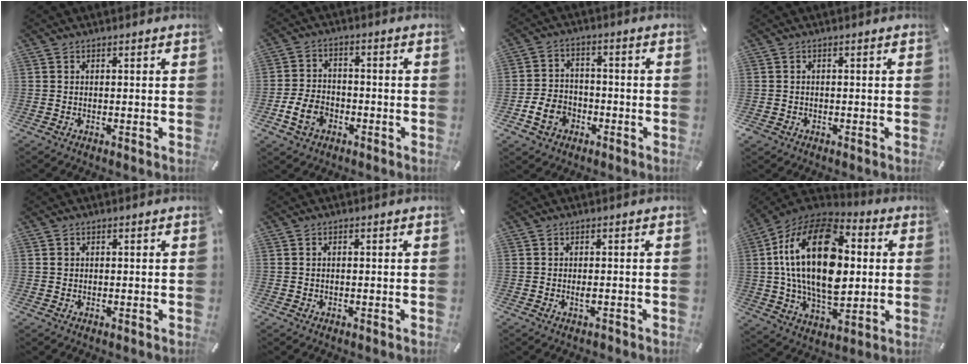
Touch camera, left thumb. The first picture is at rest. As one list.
[{"total": 7.6, "force": [-3.3, 5.6, 3.9], "torque": [-0.088, 0.014, -0.059]}, {"total": 7.7, "force": [-3.1, 6.3, 3.1], "torque": [-0.080, 0.018, -0.056]}, {"total": 1.1, "force": [-0.5, 0.9, 0.2], "torque": [-0.002, 0.003, -0.011]}, {"total": 0.6, "force": [0.0, 0.6, 0.2], "torque": [-0.002, 0.004, -0.001]}, {"total": 0.6, "force": [0.0, 0.3, 0.5], "torque": [-0.010, 0.001, -0.001]}, {"total": 1.4, "force": [-0.5, 0.6, 1.2], "torque": [-0.023, 0.000, -0.009]}, {"total": 25.2, "force": [2.8, 15.9, 19.4], "torque": [-0.392, 0.002, 0.041]}]